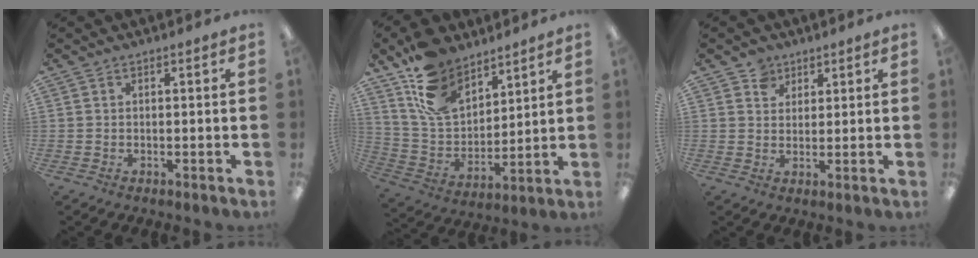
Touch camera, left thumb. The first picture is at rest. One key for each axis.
{"total": 15.4, "fx": 10.5, "fy": 8.9, "fz": 6.9, "tx": -0.149, "ty": -0.045, "tz": 0.205}
{"total": 4.1, "fx": 2.8, "fy": 3.0, "fz": 0.3, "tx": -0.003, "ty": -0.006, "tz": 0.051}